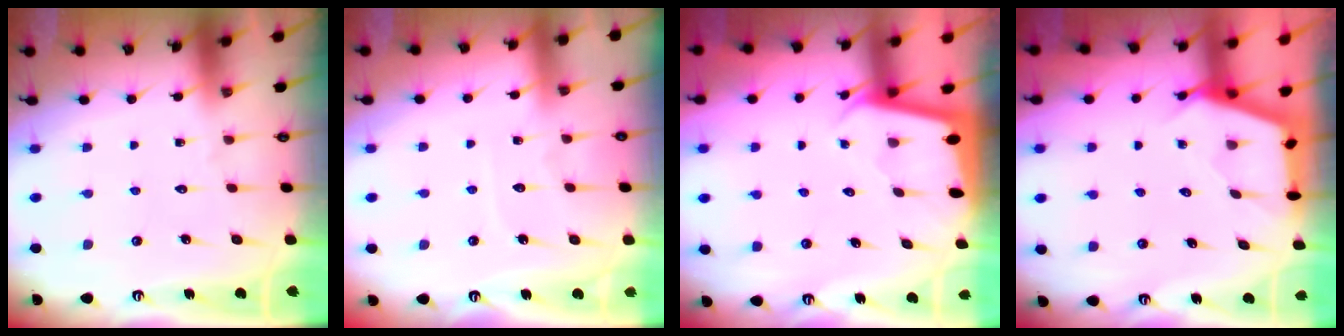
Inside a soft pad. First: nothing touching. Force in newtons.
{"total": 3.8, "press": 3.8, "slide": 0.2}
{"total": 2.0, "press": 2.0, "slide": 0.1}
{"total": 2.7, "press": 2.7, "slide": 0.4}